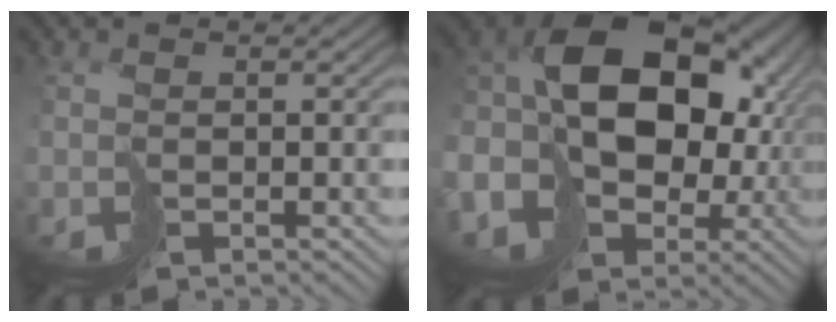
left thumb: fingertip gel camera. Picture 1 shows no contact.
{"total": 17.9, "force": [-0.8, 13.1, 12.2], "torque": [-0.246, -0.024, -0.003]}